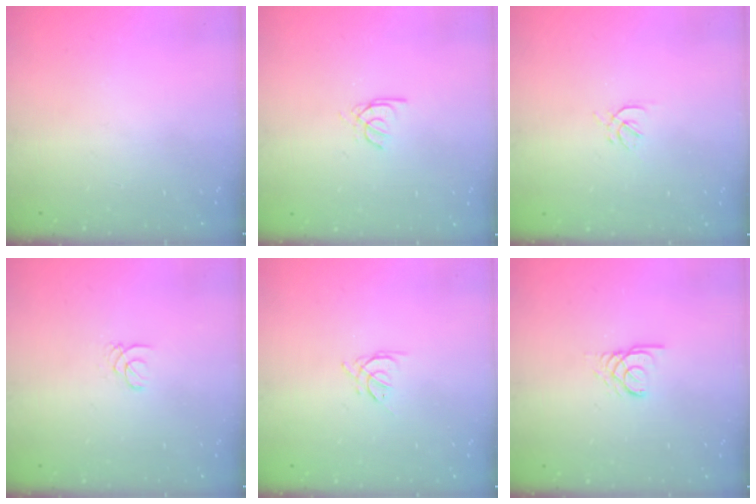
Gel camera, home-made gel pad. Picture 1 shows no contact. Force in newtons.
{"total": 2.6, "press": 2.6, "slide": 0.3}
{"total": 1.7, "press": 1.6, "slide": 0.6}
{"total": 1.0, "press": 1.0, "slide": 0.1}
{"total": 2.5, "press": 2.4, "slide": 0.5}
{"total": 2.4, "press": 2.4, "slide": 0.1}